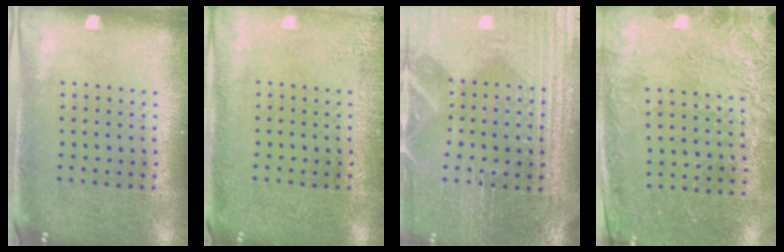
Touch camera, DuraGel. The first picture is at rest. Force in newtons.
{"total": 2.0, "press": 2.0, "slide": 0.3}
{"total": 4.1, "press": 3.9, "slide": 1.3}
{"total": 2.5, "press": 2.4, "slide": 0.8}